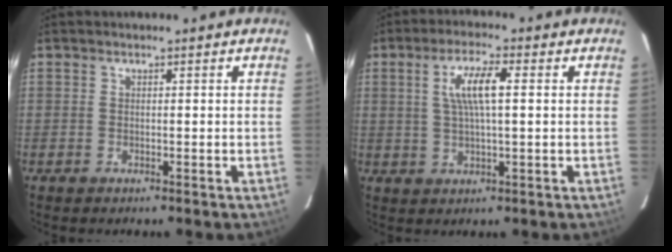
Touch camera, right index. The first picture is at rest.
{"total": 6.7, "force": [1.4, 1.3, 6.4], "torque": [-0.122, 0.006, 0.029]}